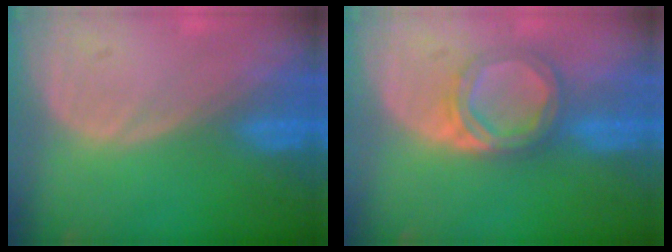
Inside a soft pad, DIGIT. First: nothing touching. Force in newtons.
{"total": 5.2, "press": 5.0, "slide": 1.3}